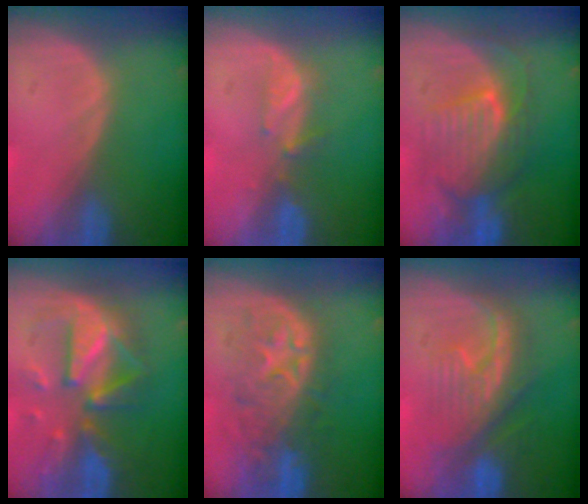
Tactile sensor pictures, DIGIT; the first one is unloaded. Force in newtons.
{"total": 2.7, "press": 2.6, "slide": 0.8}
{"total": 8.9, "press": 8.6, "slide": 2.1}
{"total": 9.6, "press": 9.6, "slide": 0.6}
{"total": 9.5, "press": 9.0, "slide": 3.1}
{"total": 7.9, "press": 7.8, "slide": 1.2}